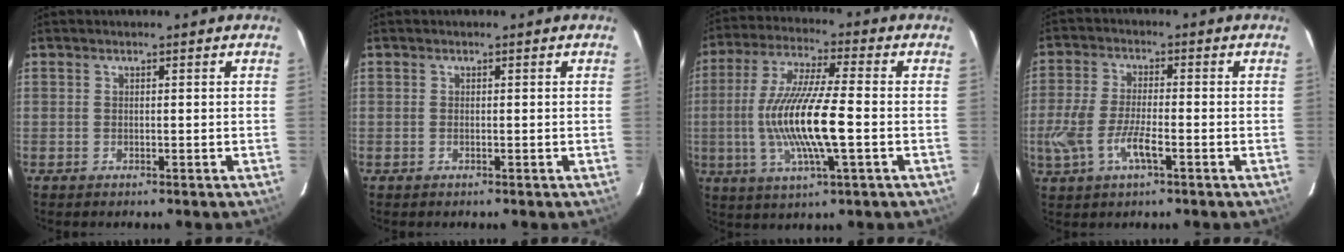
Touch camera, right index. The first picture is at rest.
{"total": 0.0}
{"total": 15.1, "force": [-2.4, 1.8, 14.8], "torque": [-0.291, -0.007, -0.044]}
{"total": 8.9, "force": [-3.3, 2.8, 7.8], "torque": [-0.171, -0.006, -0.064]}